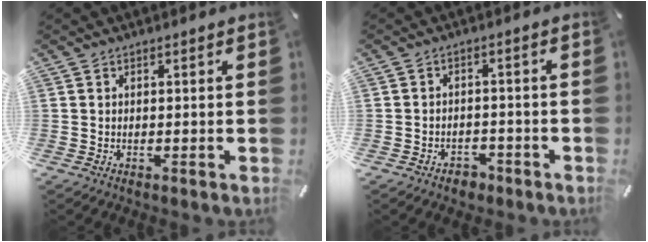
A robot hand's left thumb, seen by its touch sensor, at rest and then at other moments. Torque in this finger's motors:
{"motor_torque": [-0.02, 0.03, 0.11, 0.12, 0.00]}